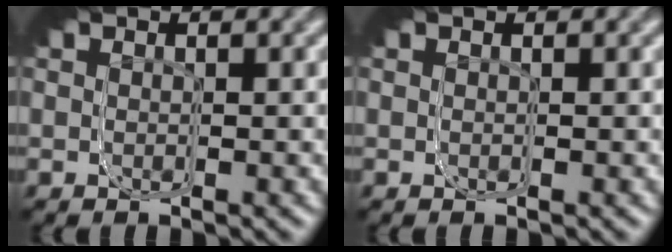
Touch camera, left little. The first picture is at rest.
{"total": 0.0}